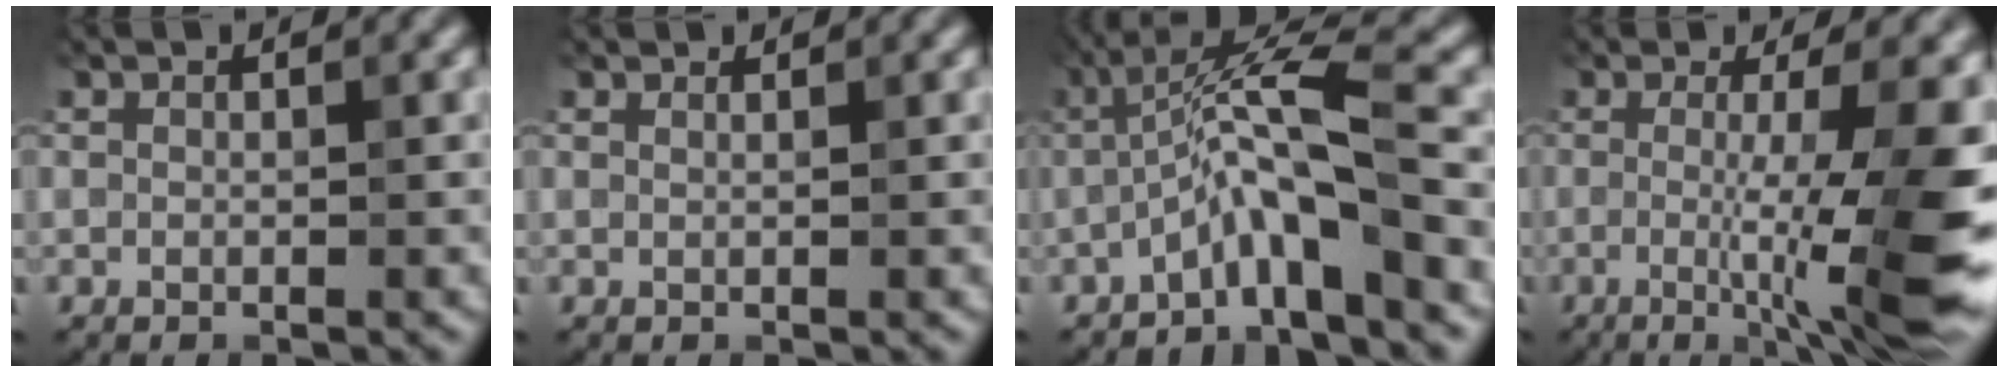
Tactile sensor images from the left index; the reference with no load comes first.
{"total": 1.1, "force": [1.0, 0.2, 0.2], "torque": [-0.006, -0.007, 0.007]}
{"total": 6.2, "force": [-2.1, 0.9, 5.8], "torque": [-0.105, 0.016, -0.048]}
{"total": 10.5, "force": [-1.3, 2.0, 10.2], "torque": [-0.136, -0.017, -0.019]}